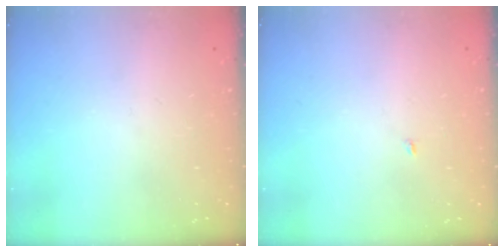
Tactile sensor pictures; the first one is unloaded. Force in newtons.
{"total": 1.9, "press": 1.9, "slide": 0.2}